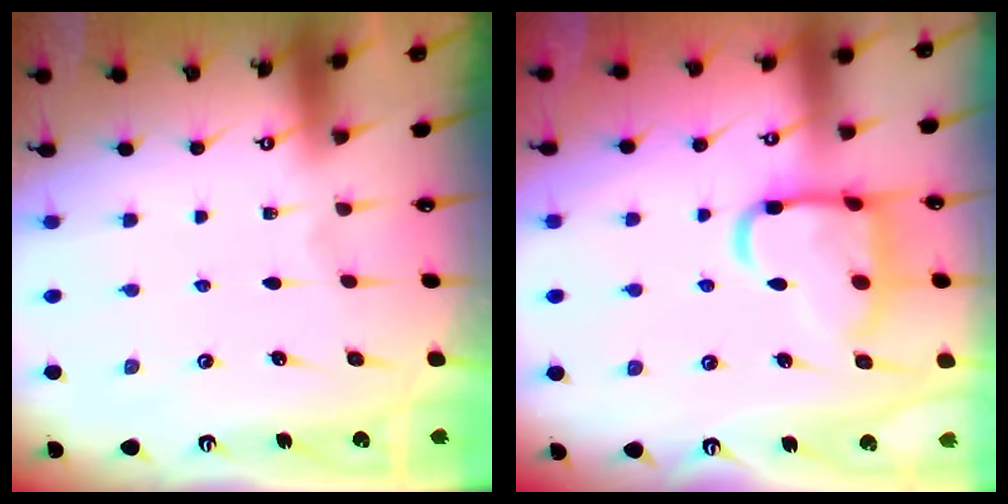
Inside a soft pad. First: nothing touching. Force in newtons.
{"total": 16.5, "press": 16.5, "slide": 1.3}